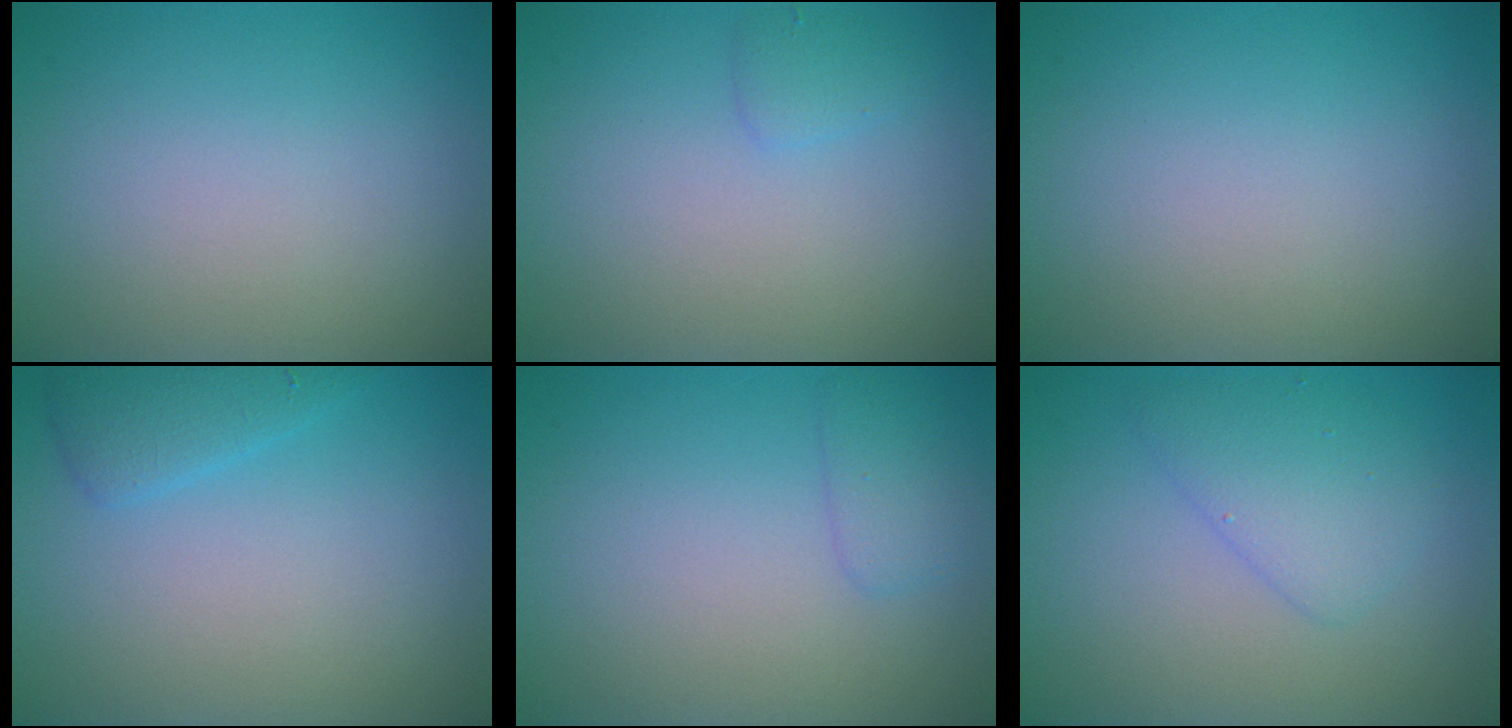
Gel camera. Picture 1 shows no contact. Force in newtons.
{"total": 1.1, "press": 1.1, "slide": 0.1}
{"total": 0.0}
{"total": 2.2, "press": 2.2, "slide": 0.2}
{"total": 1.6, "press": 1.6, "slide": 0.1}
{"total": 2.8, "press": 2.8, "slide": 0.1}